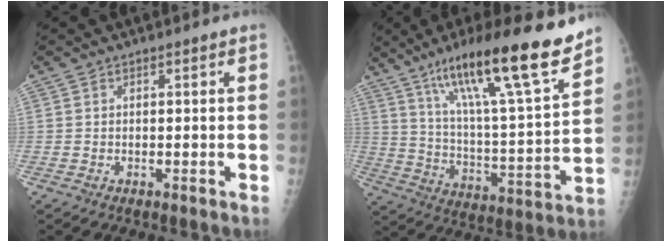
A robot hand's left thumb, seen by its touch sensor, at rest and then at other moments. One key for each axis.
{"total": 23.5, "fx": 16.1, "fy": 2.7, "fz": 16.9, "tx": -0.254, "ty": -0.062, "tz": 0.269}